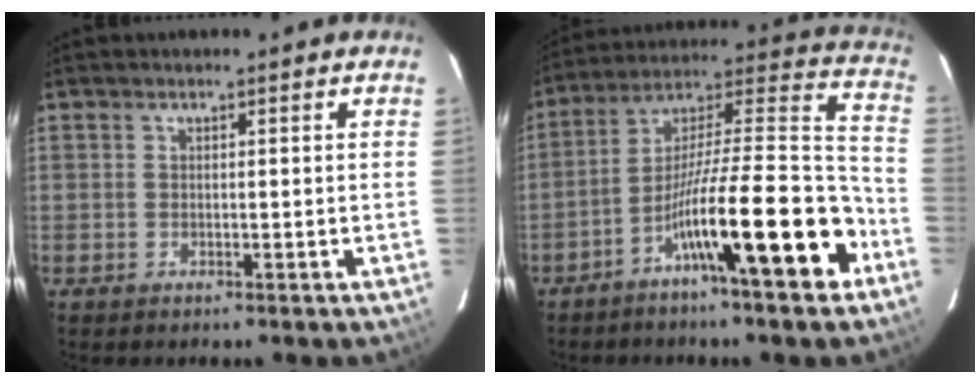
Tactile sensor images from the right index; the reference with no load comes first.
{"total": 19.2, "force": [-9.4, 1.1, 16.7], "torque": [-0.269, -0.002, -0.159]}